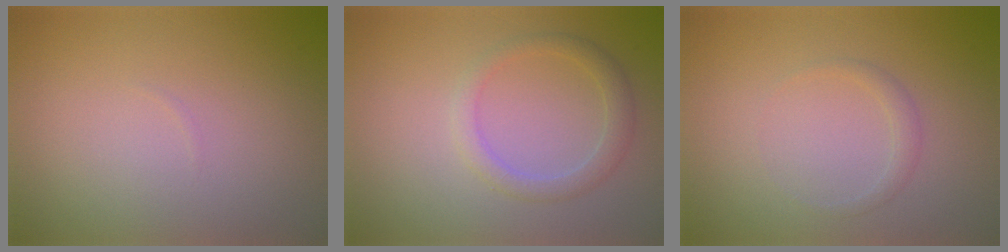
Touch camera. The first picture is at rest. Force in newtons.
{"total": 2.3, "press": 2.3, "slide": 0.1}
{"total": 1.0, "press": 1.0, "slide": 0.1}